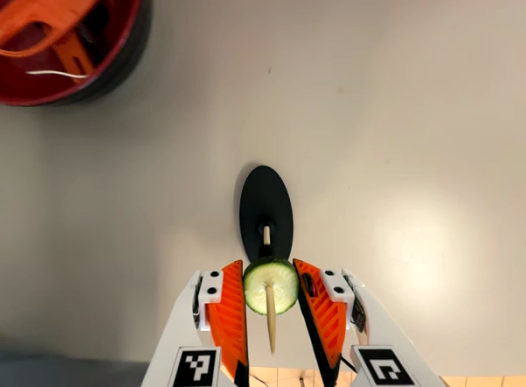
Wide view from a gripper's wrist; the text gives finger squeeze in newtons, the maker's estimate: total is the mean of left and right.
{"total": 6.3, "left": 5.9, "right": 6.6}